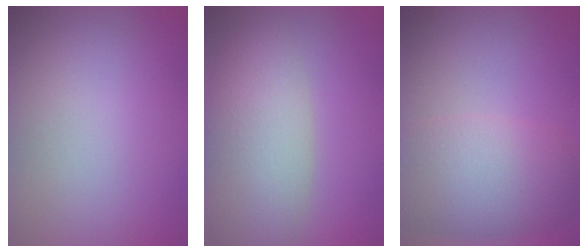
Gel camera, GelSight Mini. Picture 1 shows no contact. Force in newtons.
{"total": 7.0, "press": 7.0, "slide": 0.5}
{"total": 7.3, "press": 7.3, "slide": 0.7}